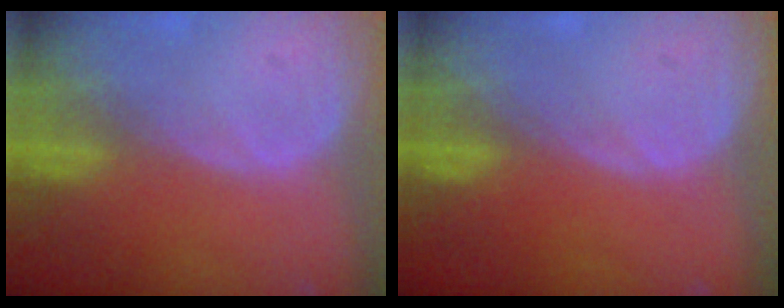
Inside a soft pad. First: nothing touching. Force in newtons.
{"total": 0.0}